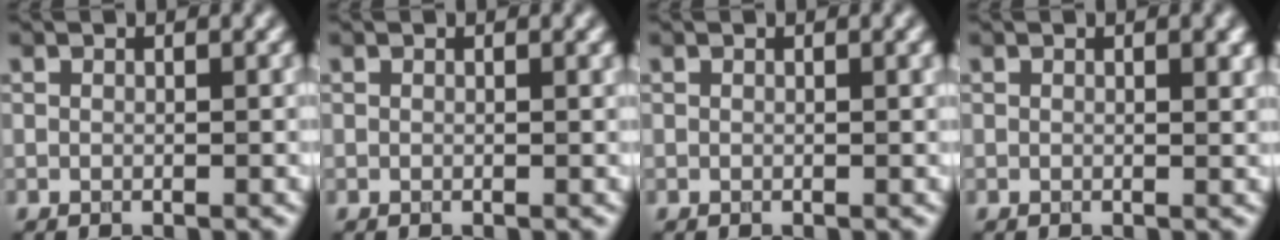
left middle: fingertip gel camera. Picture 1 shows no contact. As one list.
[{"total": 0.0}, {"total": 0.6, "force": [0.2, 0.1, 0.6], "torque": [-0.007, 0.003, 0.002]}, {"total": 1.2, "force": [0.5, 0.4, 1.1], "torque": [-0.012, -0.002, 0.008]}]